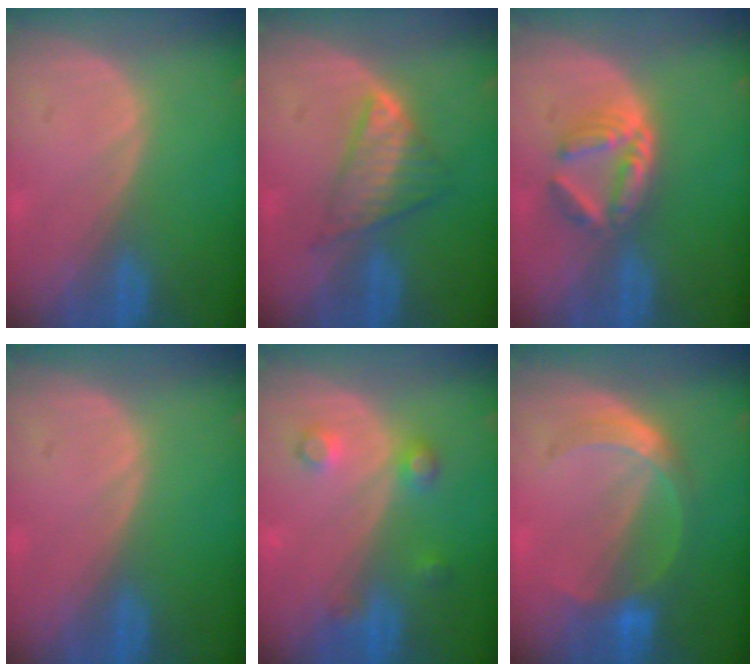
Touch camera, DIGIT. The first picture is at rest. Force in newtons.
{"total": 5.8, "press": 5.5, "slide": 2.1}
{"total": 6.1, "press": 5.3, "slide": 3.1}
{"total": 0.0}
{"total": 3.6, "press": 3.5, "slide": 0.1}
{"total": 5.7, "press": 5.4, "slide": 1.9}